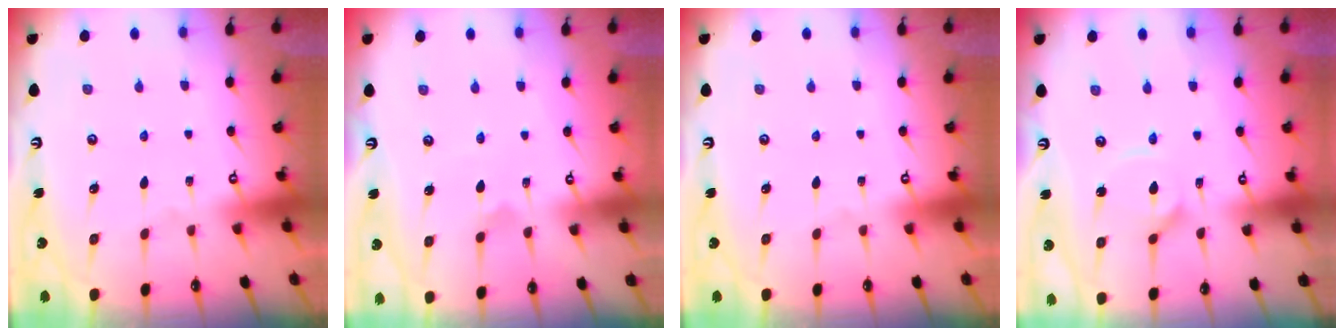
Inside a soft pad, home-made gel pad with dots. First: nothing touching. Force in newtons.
{"total": 4.7, "press": 4.7, "slide": 0.5}
{"total": 0.0}
{"total": 5.6, "press": 5.5, "slide": 0.6}